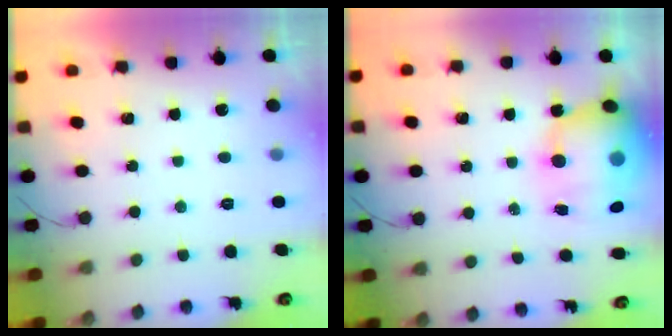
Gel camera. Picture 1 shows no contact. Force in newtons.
{"total": 17.2, "press": 16.7, "slide": 4.2}